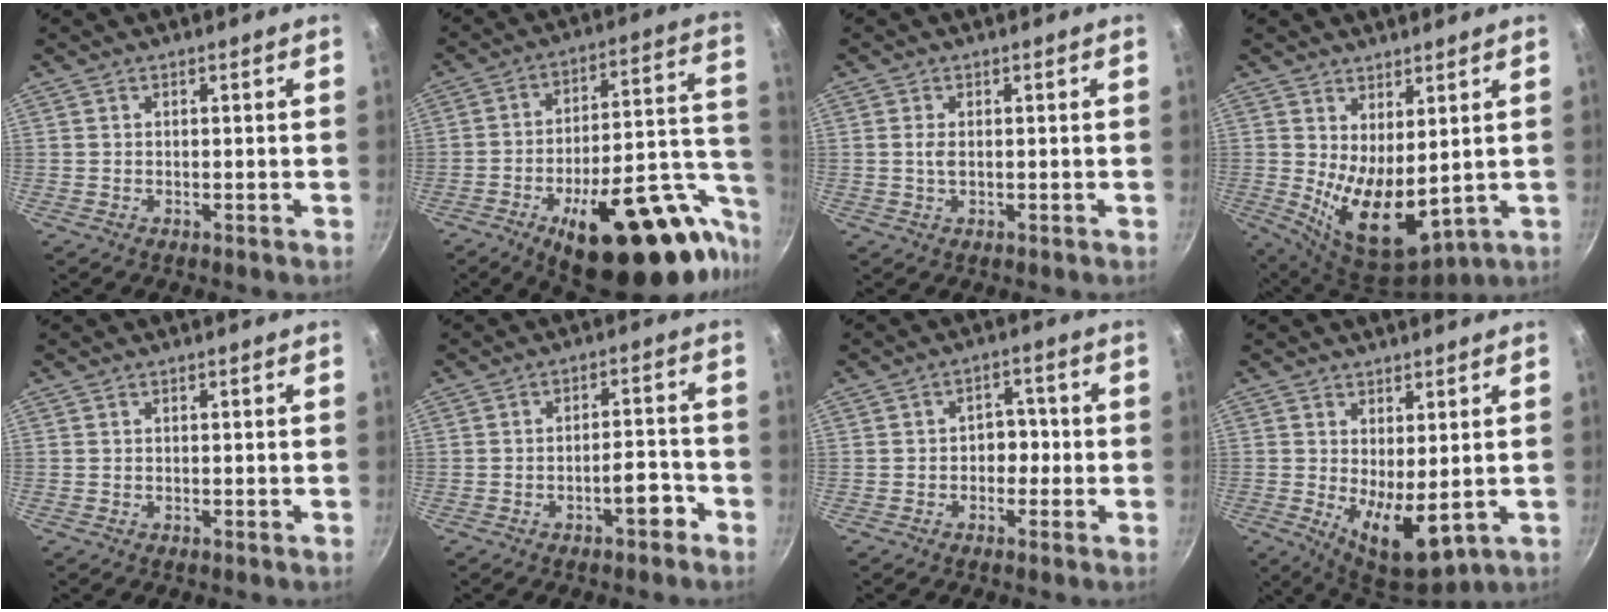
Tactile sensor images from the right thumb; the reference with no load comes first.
{"total": 30.2, "force": [-14.0, 12.6, 23.6], "torque": [-0.271, 0.070, -0.192]}
{"total": 1.7, "force": [0.1, 0.8, 1.4], "torque": [-0.029, 0.000, 0.001]}
{"total": 11.4, "force": [1.5, 5.8, 9.6], "torque": [-0.138, -0.043, 0.046]}
{"total": 0.0}
{"total": 5.0, "force": [-2.9, 1.9, 3.6], "torque": [-0.033, 0.035, -0.037]}
{"total": 4.0, "force": [-0.9, 3.1, 2.4], "torque": [0.007, 0.016, -0.018]}
{"total": 9.3, "force": [0.0, 4.2, 8.3], "torque": [-0.107, -0.026, 0.014]}